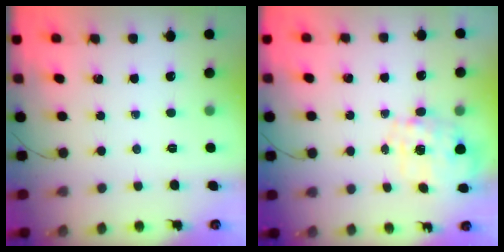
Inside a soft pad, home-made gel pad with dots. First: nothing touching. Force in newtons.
{"total": 8.6, "press": 8.5, "slide": 0.6}